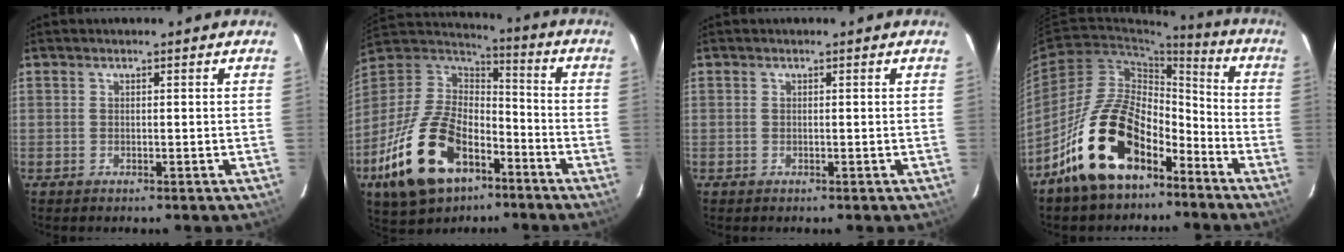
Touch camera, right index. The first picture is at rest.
{"total": 23.5, "force": [-11.6, 13.8, 15.1], "torque": [-0.333, -0.009, -0.195]}
{"total": 0.0}
{"total": 18.3, "force": [-11.4, 9.3, 10.9], "torque": [-0.194, 0.026, -0.191]}